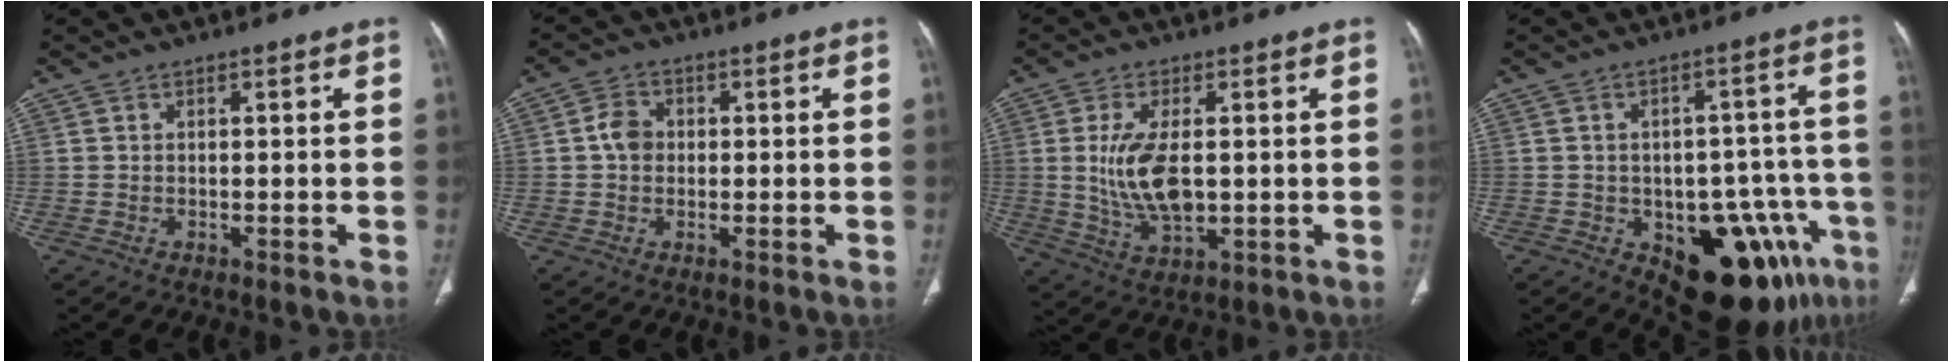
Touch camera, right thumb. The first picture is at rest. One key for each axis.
{"total": 4.1, "fx": 0.2, "fy": 3.4, "fz": 2.3, "tx": -0.034, "ty": 0.009, "tz": -0.002}
{"total": 10.6, "fx": 0.5, "fy": 5.2, "fz": 9.2, "tx": -0.183, "ty": -0.013, "tz": 0.021}
{"total": 17.1, "fx": -8.2, "fy": 8.6, "fz": 12.4, "tx": -0.088, "ty": 0.042, "tz": -0.094}